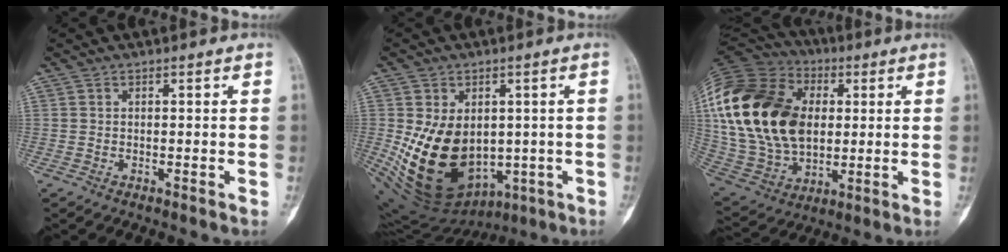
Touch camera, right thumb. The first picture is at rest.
{"total": 17.8, "force": [-1.1, 12.7, 12.4], "torque": [-0.192, -0.014, 0.022]}
{"total": 28.8, "force": [4.0, 19.4, 20.9], "torque": [-0.413, 0.004, 0.081]}